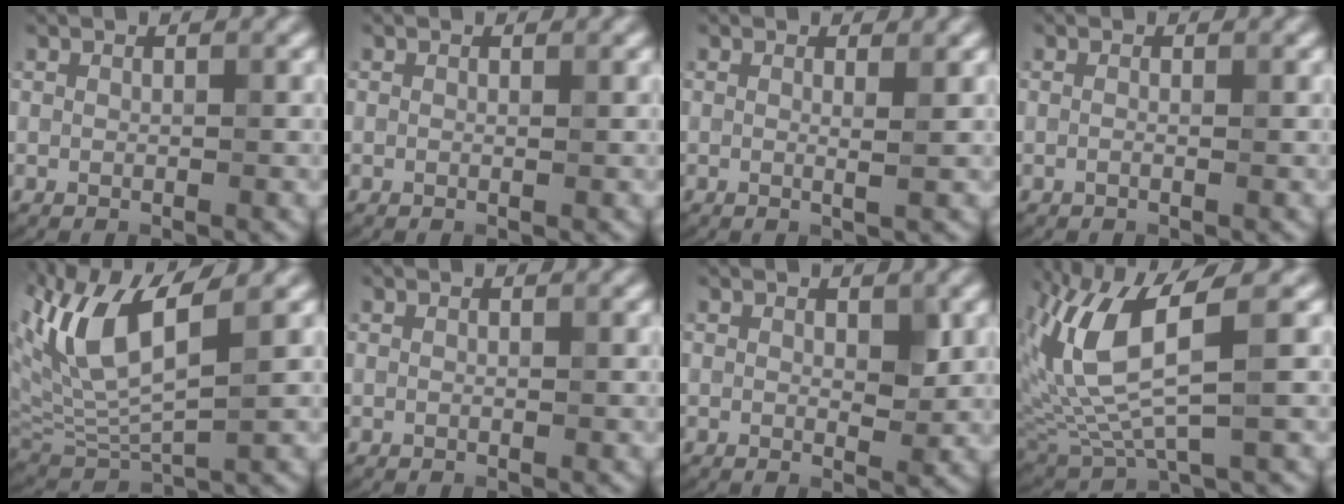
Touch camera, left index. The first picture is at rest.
{"total": 0.0}
{"total": 1.3, "force": [0.3, 0.3, 1.2], "torque": [-0.017, -0.002, -0.003]}
{"total": 0.5, "force": [0.0, 0.1, 0.5], "torque": [-0.013, -0.007, -0.007]}
{"total": 8.4, "force": [3.2, 2.7, 7.3], "torque": [-0.156, 0.003, 0.061]}
{"total": 0.0}
{"total": 1.7, "force": [0.3, 0.9, 1.4], "torque": [-0.017, -0.008, 0.007]}
{"total": 8.0, "force": [2.1, 2.5, 7.3], "torque": [-0.170, -0.009, 0.047]}